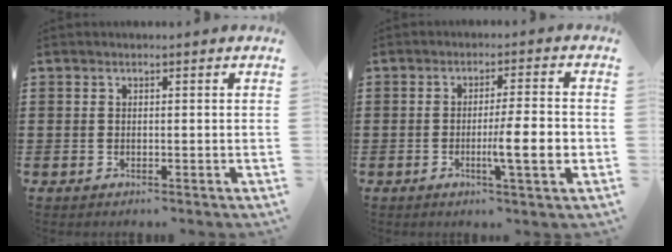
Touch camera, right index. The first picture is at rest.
{"total": 8.0, "force": [-1.8, 0.9, 7.8], "torque": [-0.117, -0.009, -0.030]}